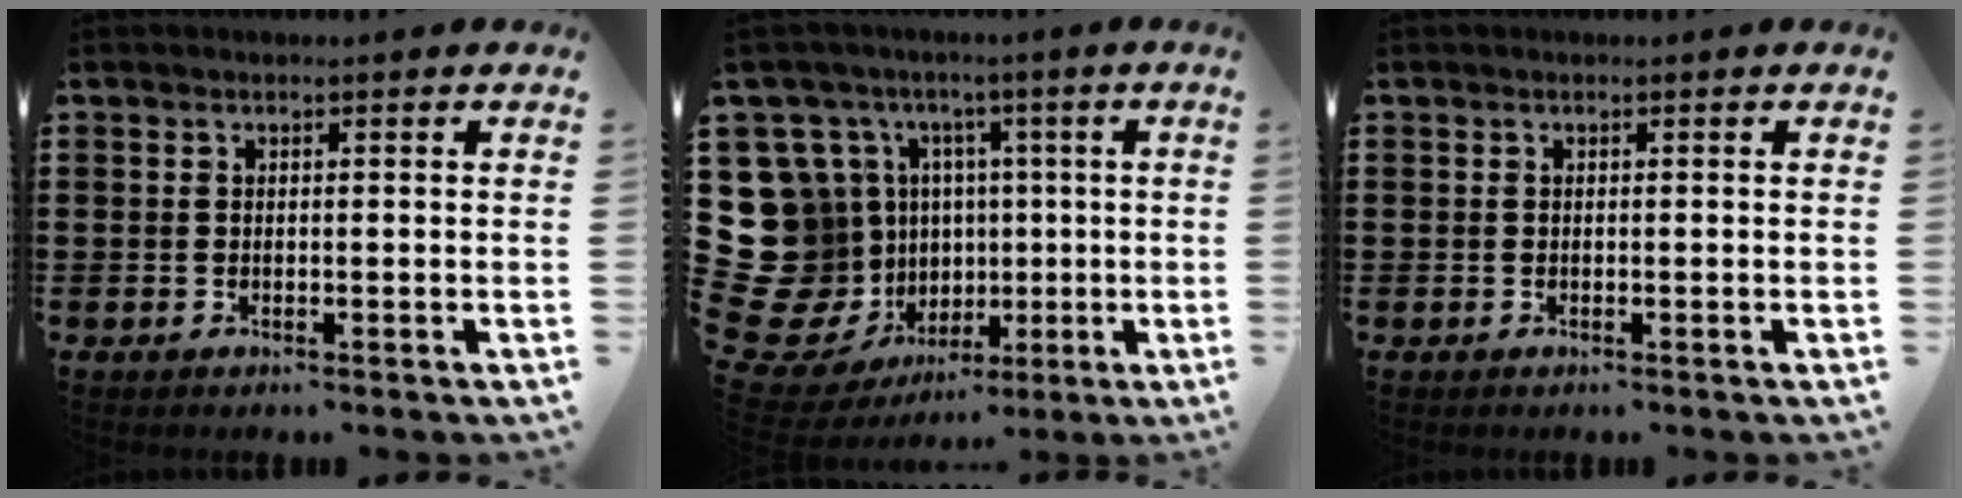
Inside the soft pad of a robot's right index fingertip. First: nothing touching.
{"total": 16.9, "force": [0.1, 16.1, 5.1], "torque": [-0.163, -0.032, 0.051]}
{"total": 0.0}